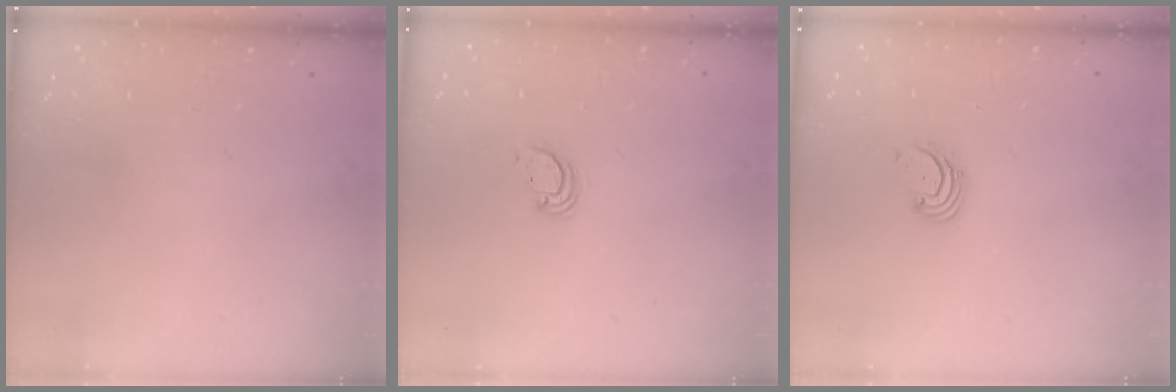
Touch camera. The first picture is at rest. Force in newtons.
{"total": 3.2, "press": 3.1, "slide": 0.3}
{"total": 1.7, "press": 1.6, "slide": 0.2}